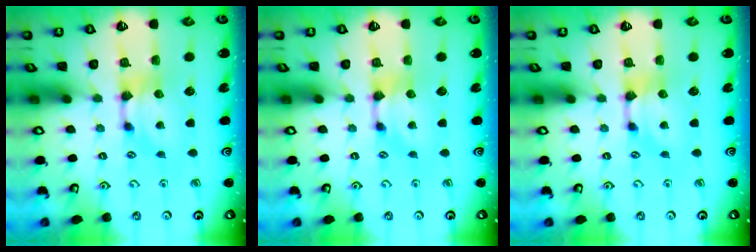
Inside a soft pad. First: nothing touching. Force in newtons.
{"total": 0.0}
{"total": 0.0}